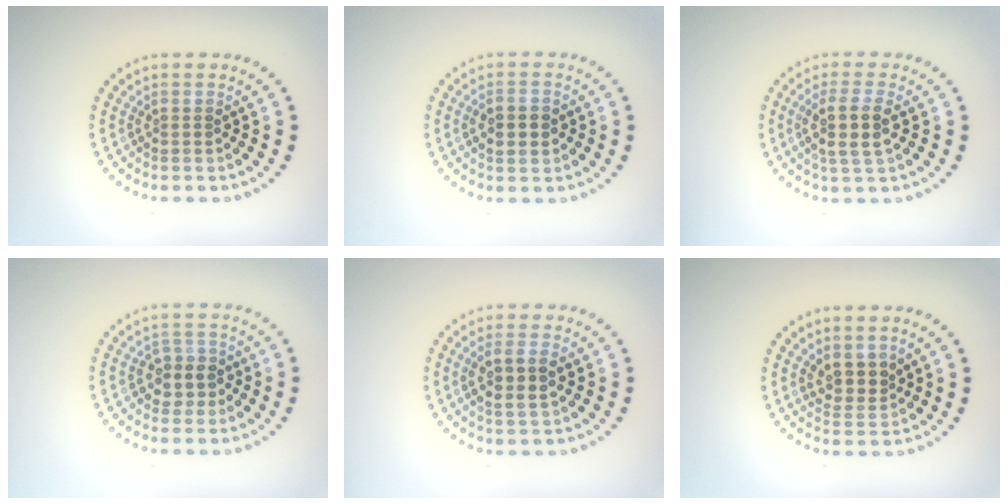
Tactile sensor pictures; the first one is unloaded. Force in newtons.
{"total": 2.4, "press": 2.4, "slide": 0.1}
{"total": 3.4, "press": 3.1, "slide": 1.4}
{"total": 2.5, "press": 2.3, "slide": 0.9}
{"total": 2.9, "press": 2.7, "slide": 0.8}
{"total": 2.4, "press": 2.2, "slide": 1.0}